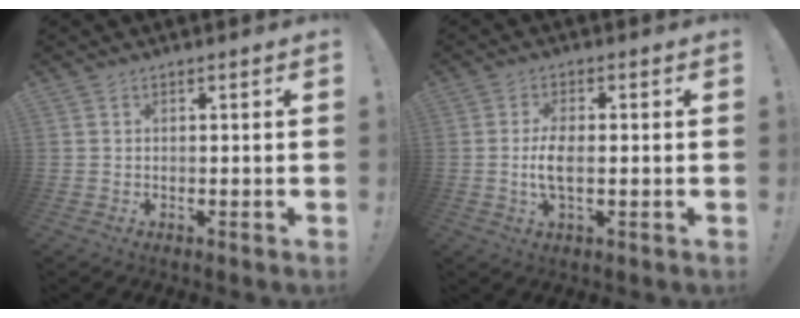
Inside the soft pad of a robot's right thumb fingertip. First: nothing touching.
{"total": 6.3, "force": [-0.5, 2.4, 5.8], "torque": [-0.114, -0.006, -0.011]}